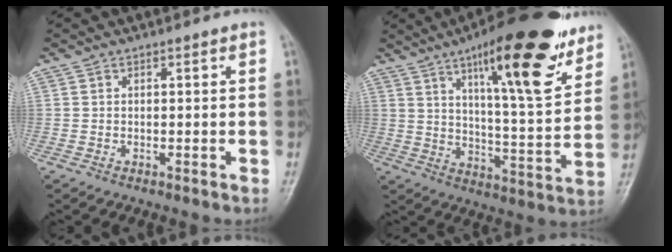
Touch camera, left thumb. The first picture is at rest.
{"total": 22.2, "force": [13.3, 5.3, 16.9], "torque": [-0.221, -0.057, 0.203]}